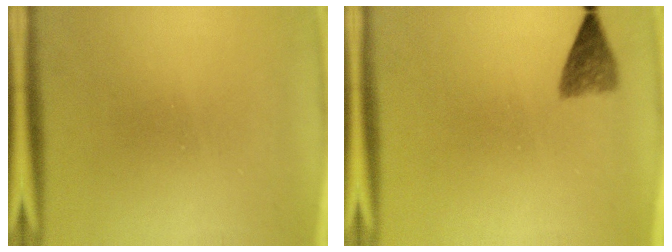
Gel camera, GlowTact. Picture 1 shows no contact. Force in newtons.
{"total": 3.1}